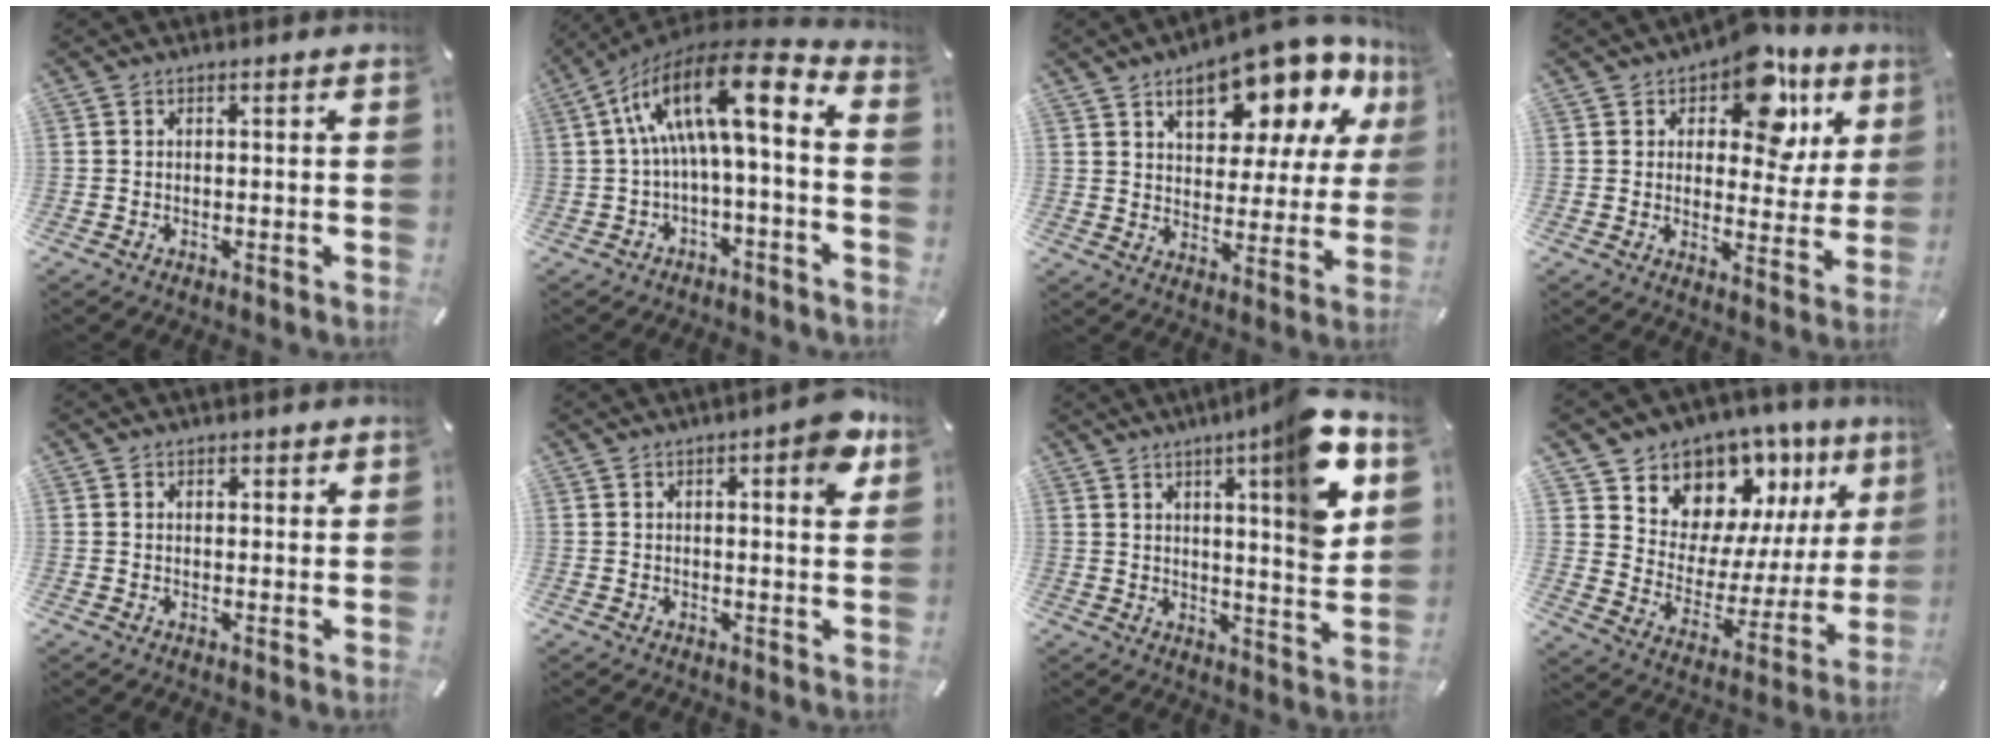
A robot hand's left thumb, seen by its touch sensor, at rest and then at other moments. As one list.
[{"total": 16.9, "force": [2.4, 5.4, 15.9], "torque": [-0.283, -0.013, 0.035]}, {"total": 17.9, "force": [11.8, 8.3, 10.7], "torque": [-0.150, -0.076, 0.195]}, {"total": 14.4, "force": [8.2, 8.1, 8.7], "torque": [-0.117, -0.042, 0.141]}, {"total": 1.3, "force": [0.9, 0.9, 0.1], "torque": [0.005, -0.002, 0.015]}, {"total": 6.2, "force": [2.8, 1.8, 5.3], "torque": [-0.065, -0.010, 0.040]}, {"total": 14.4, "force": [7.7, 1.8, 12.1], "torque": [-0.161, -0.050, 0.113]}, {"total": 11.3, "force": [9.0, 6.8, 0.1], "torque": [-0.009, -0.113, 0.160]}]